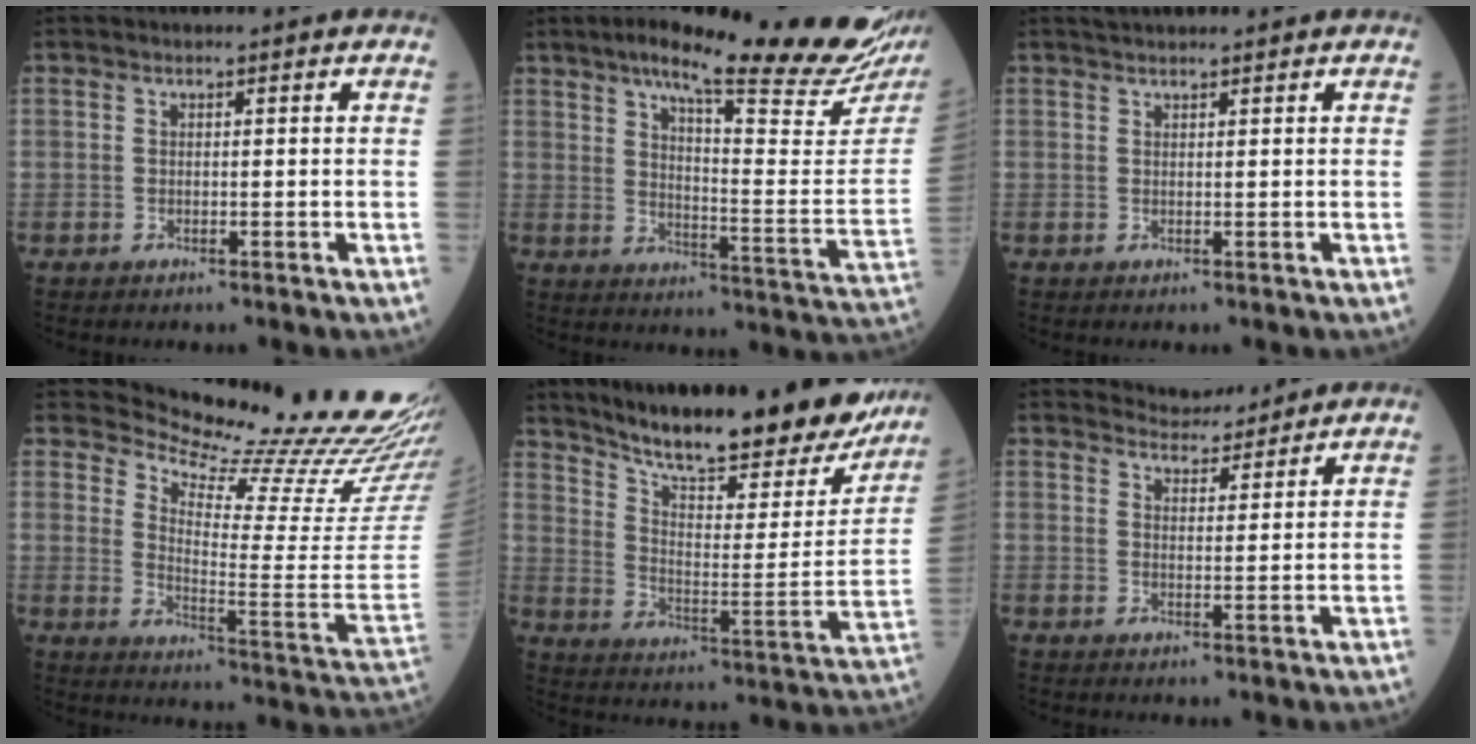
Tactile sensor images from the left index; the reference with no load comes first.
{"total": 24.7, "force": [19.1, 2.1, 15.6], "torque": [-0.224, -0.050, 0.241]}
{"total": 2.7, "force": [2.5, -0.1, 1.0], "torque": [-0.011, 0.026, 0.040]}
{"total": 23.8, "force": [22.5, 1.7, 7.4], "torque": [-0.117, -0.151, 0.268]}
{"total": 27.1, "force": [22.9, 5.1, 13.6], "torque": [-0.212, -0.058, 0.303]}
{"total": 4.1, "force": [4.1, 0.6, -0.3], "torque": [-0.003, 0.004, 0.063]}